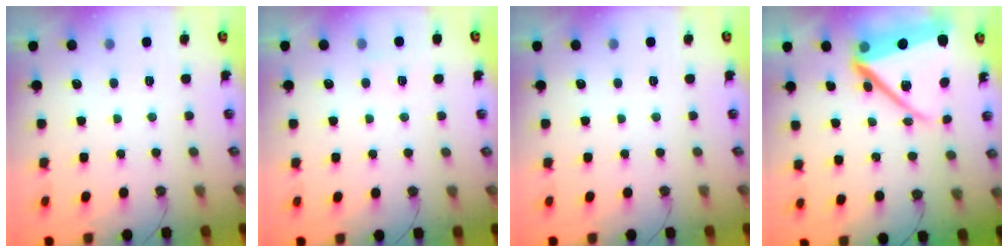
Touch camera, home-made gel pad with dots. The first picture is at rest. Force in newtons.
{"total": 3.8, "press": 3.6, "slide": 0.9}
{"total": 0.0}
{"total": 20.4, "press": 20.3, "slide": 1.5}